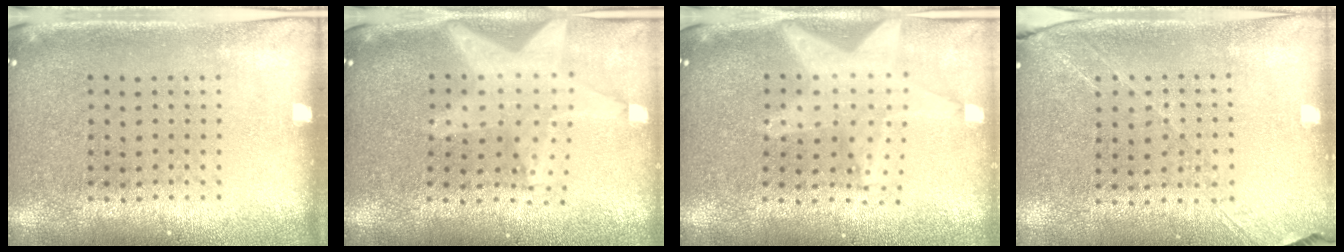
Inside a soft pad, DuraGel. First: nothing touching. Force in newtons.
{"total": 2.3, "press": 1.9, "slide": 1.3}
{"total": 2.3, "press": 1.8, "slide": 1.3}
{"total": 1.3, "press": 1.2, "slide": 0.6}